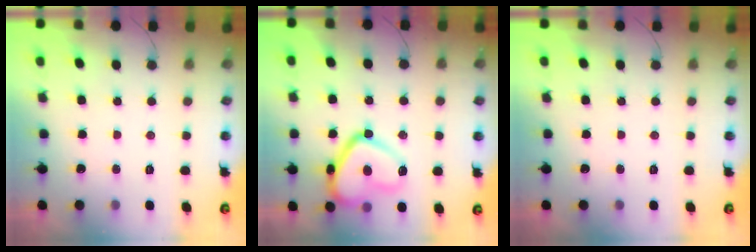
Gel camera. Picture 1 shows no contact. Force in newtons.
{"total": 15.7, "press": 15.6, "slide": 1.4}
{"total": 0.0}